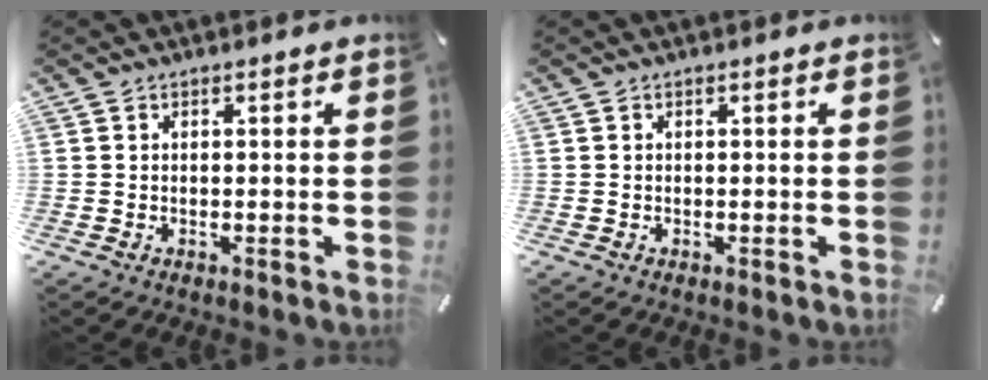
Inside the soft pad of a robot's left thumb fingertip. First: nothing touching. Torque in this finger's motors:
{"motor_torque": [-0.04, -0.05, -0.02, 0.02, 0.00]}